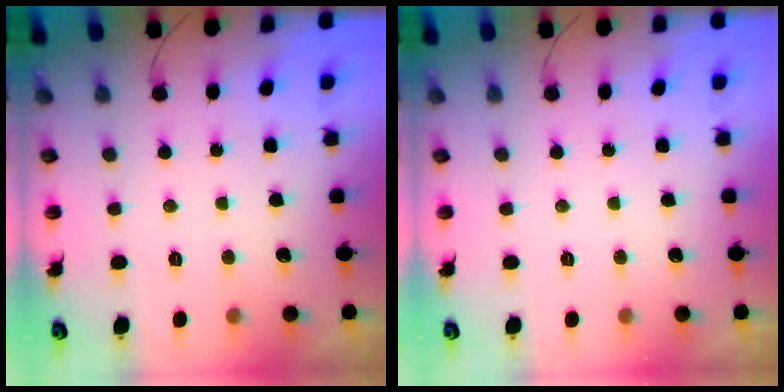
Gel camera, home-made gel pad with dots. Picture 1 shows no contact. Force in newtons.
{"total": 0.0}